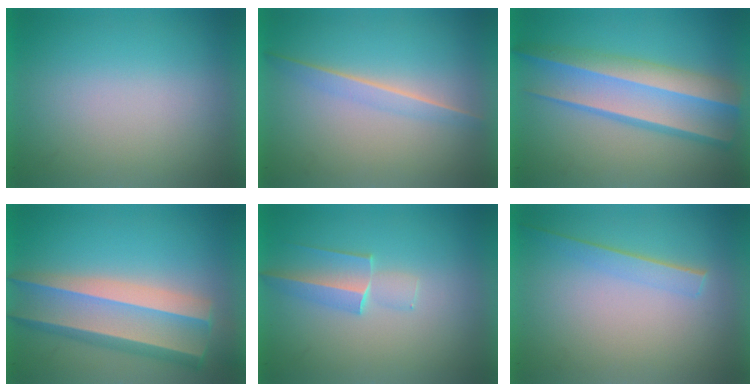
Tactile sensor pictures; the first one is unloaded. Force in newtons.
{"total": 1.4}
{"total": 5.7}
{"total": 6.4}
{"total": 1.8}
{"total": 1.6}